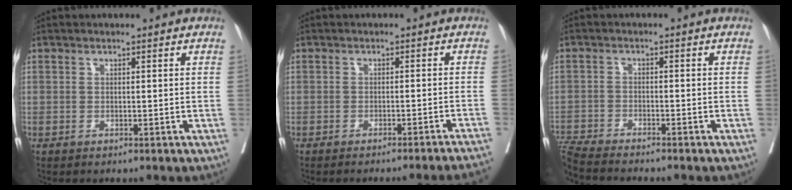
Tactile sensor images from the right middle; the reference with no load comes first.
{"total": 10.4, "force": [-9.7, -2.2, 2.9], "torque": [-0.012, -0.022, -0.112]}
{"total": 7.8, "force": [-7.4, -1.0, 2.3], "torque": [-0.046, -0.011, -0.133]}